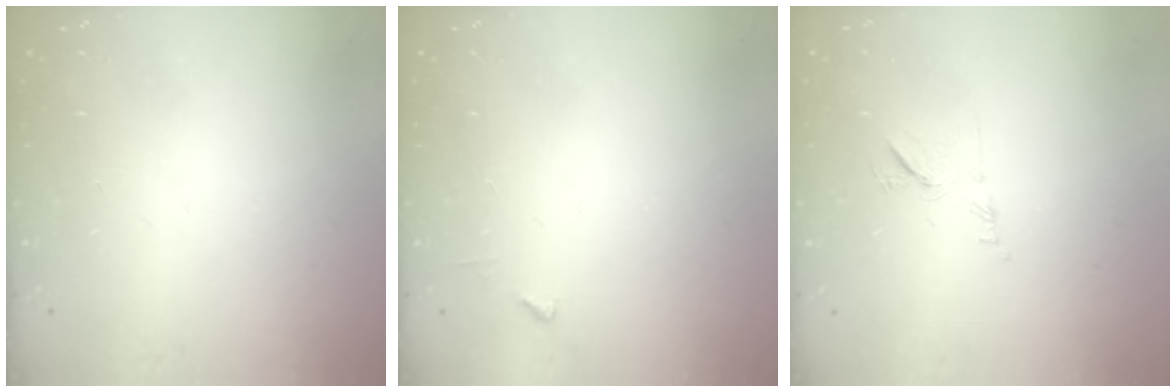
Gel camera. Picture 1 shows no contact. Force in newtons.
{"total": 3.2, "press": 3.2, "slide": 0.3}
{"total": 7.5, "press": 7.5, "slide": 0.8}